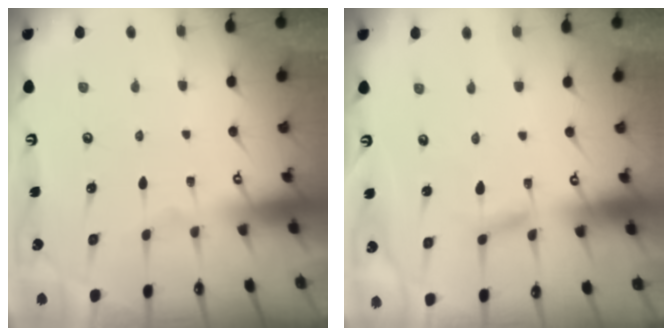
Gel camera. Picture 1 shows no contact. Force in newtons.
{"total": 2.3, "press": 2.3, "slide": 0.1}